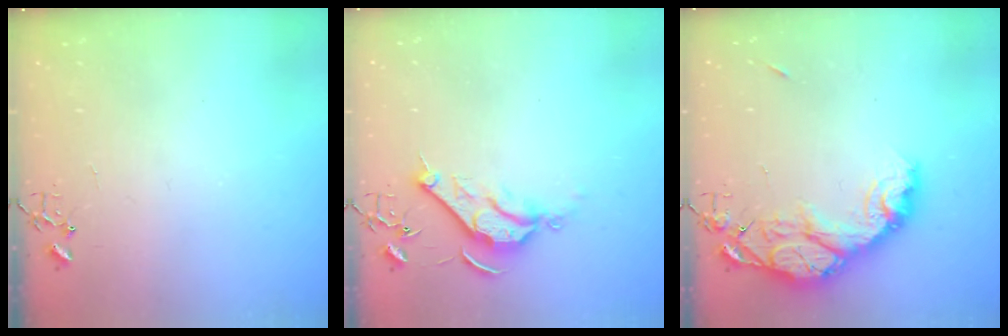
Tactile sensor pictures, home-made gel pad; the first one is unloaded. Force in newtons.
{"total": 9.1, "press": 9.1, "slide": 0.1}
{"total": 15.3, "press": 15.2, "slide": 1.3}